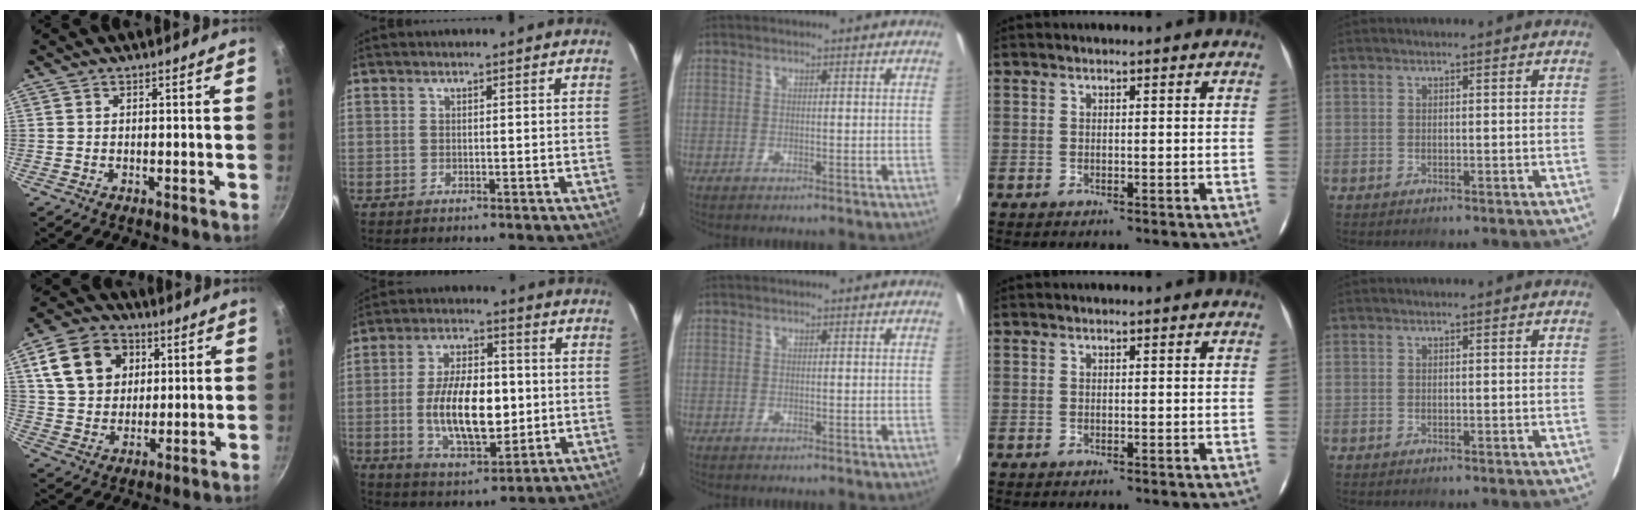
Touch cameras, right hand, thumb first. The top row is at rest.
{"thumb": {"total": 14.7, "force": [5.0, 11.5, 7.7], "torque": [-0.119, 0.000, 0.088]}, "index": {"total": 14.8, "force": [-1.2, 7.0, 13.0], "torque": [-0.245, -0.003, -0.010]}}